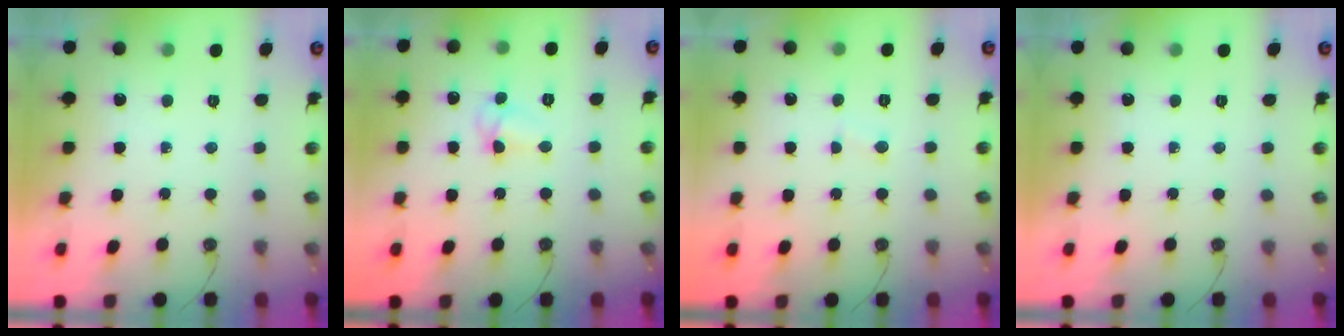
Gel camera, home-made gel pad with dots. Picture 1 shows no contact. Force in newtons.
{"total": 6.7, "press": 6.7, "slide": 0.7}
{"total": 3.8, "press": 1.9, "slide": 3.3}
{"total": 0.0}